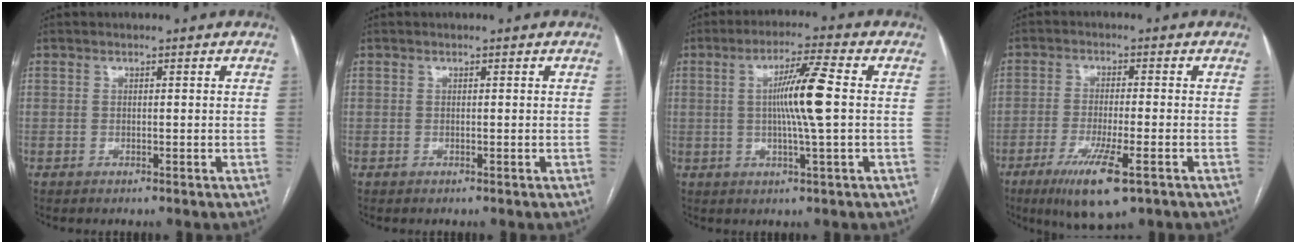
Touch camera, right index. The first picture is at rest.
{"total": 0.0}
{"total": 8.5, "force": [0.5, -0.7, 8.5], "torque": [-0.151, 0.000, 0.006]}
{"total": 9.3, "force": [-5.0, 1.2, 7.7], "torque": [-0.143, -0.024, -0.081]}